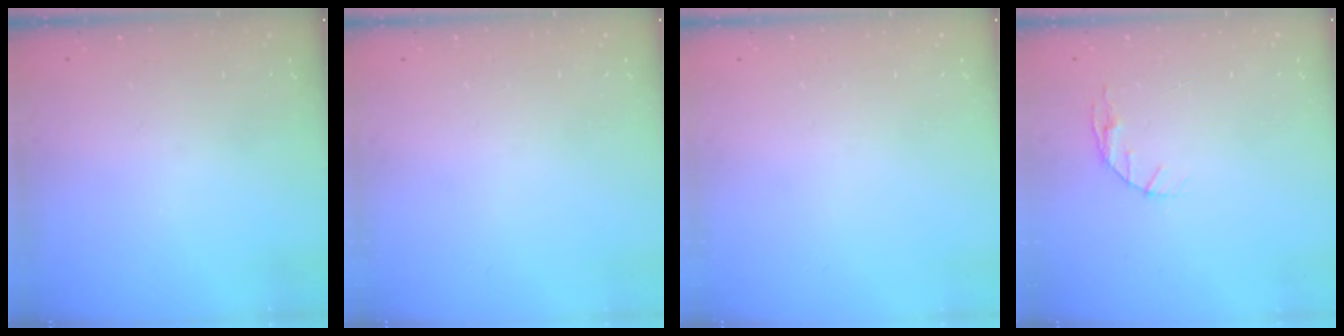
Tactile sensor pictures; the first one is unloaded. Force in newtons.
{"total": 0.0}
{"total": 0.0}
{"total": 5.0, "press": 4.9, "slide": 0.6}